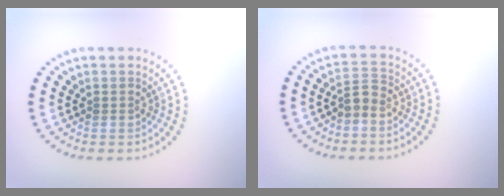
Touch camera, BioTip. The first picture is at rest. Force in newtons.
{"total": 1.6, "press": 1.3, "slide": 1.0}